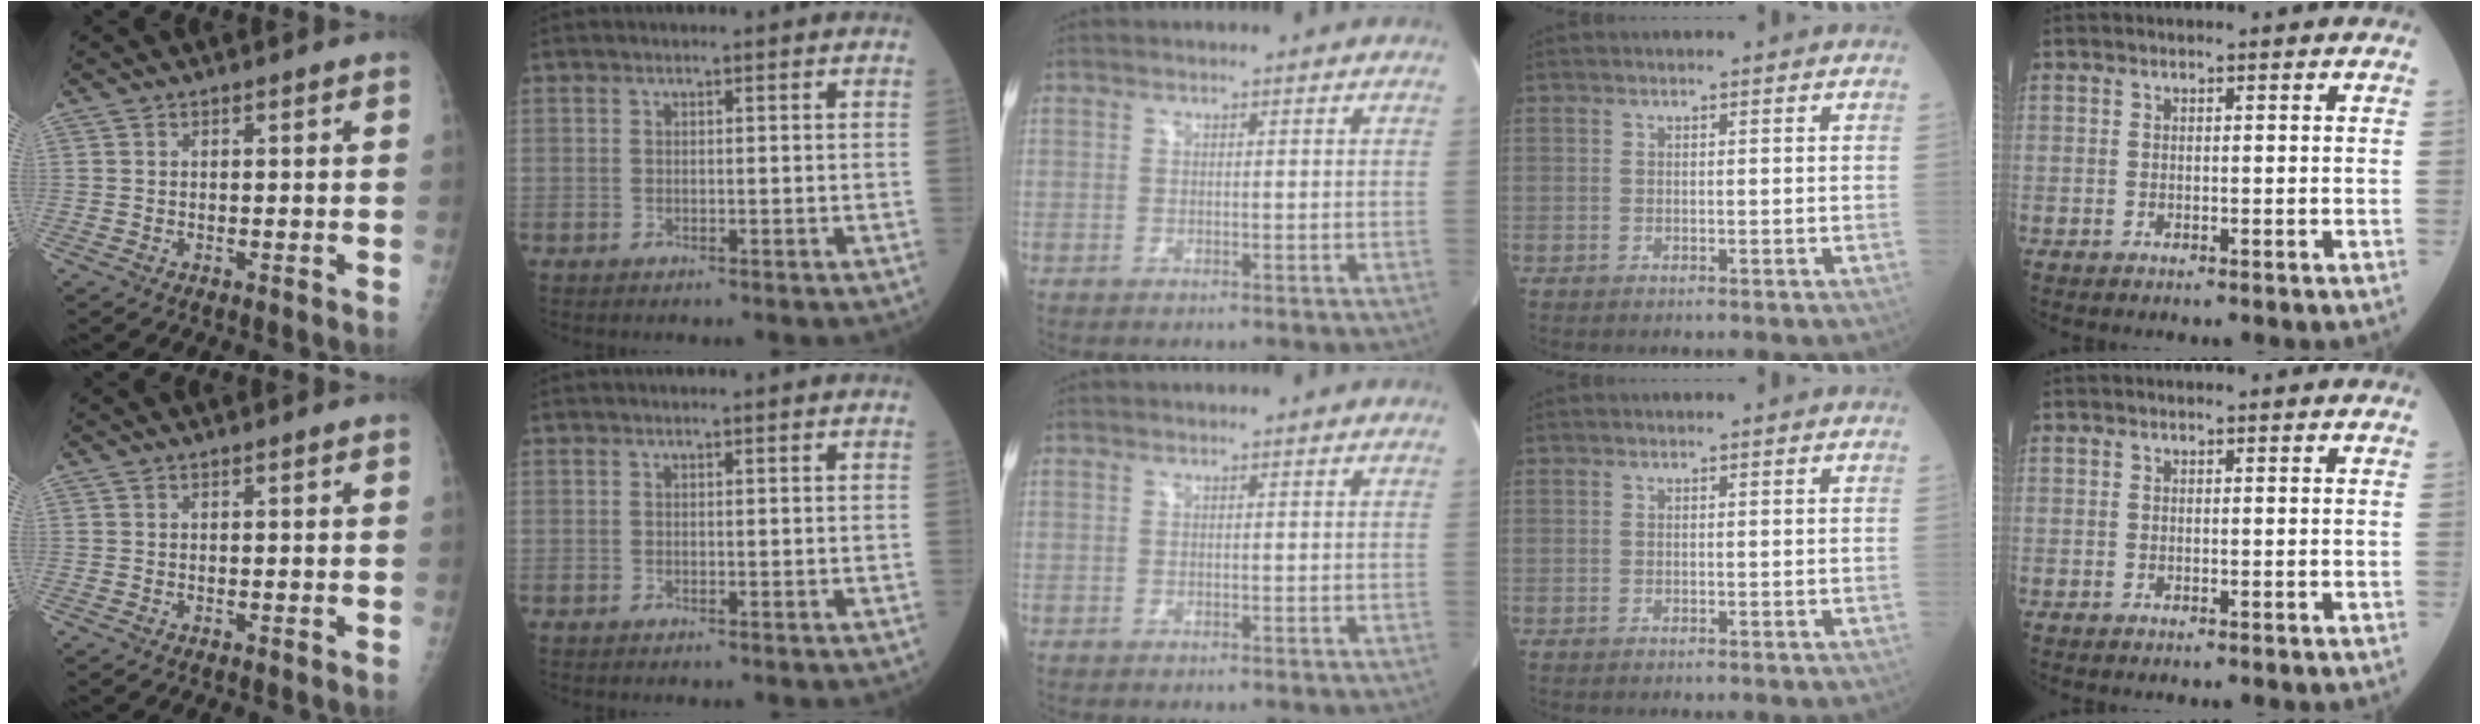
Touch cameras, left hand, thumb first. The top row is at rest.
{}